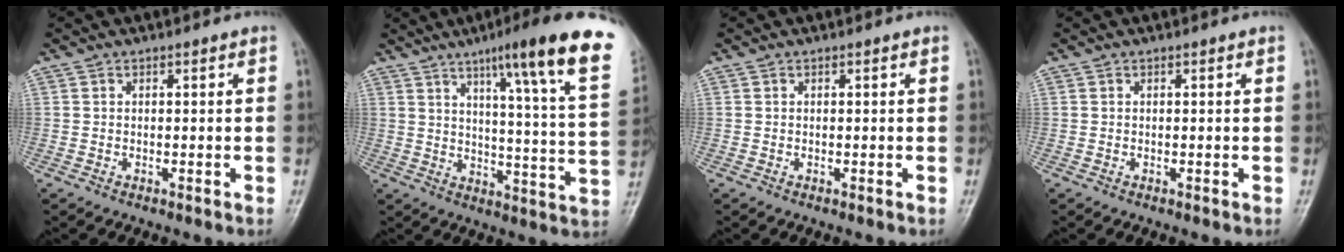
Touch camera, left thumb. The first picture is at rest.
{"total": 22.0, "force": [12.7, 2.1, 17.8], "torque": [-0.230, -0.041, 0.165]}
{"total": 0.0}
{"total": 0.0}